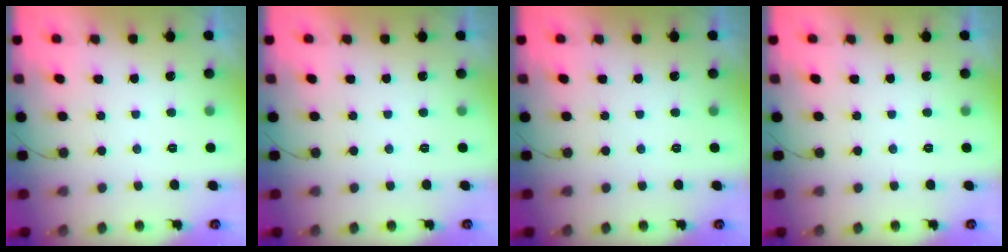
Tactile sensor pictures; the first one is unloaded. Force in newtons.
{"total": 1.7, "press": 1.7, "slide": 0.1}
{"total": 0.0}
{"total": 0.0}